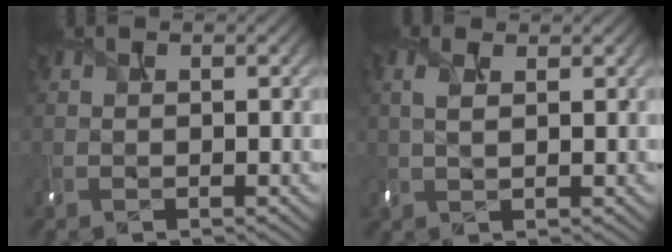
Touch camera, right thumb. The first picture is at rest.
{"total": 1.7, "force": [0.8, 0.6, 1.4], "torque": [-0.041, 0.007, 0.018]}